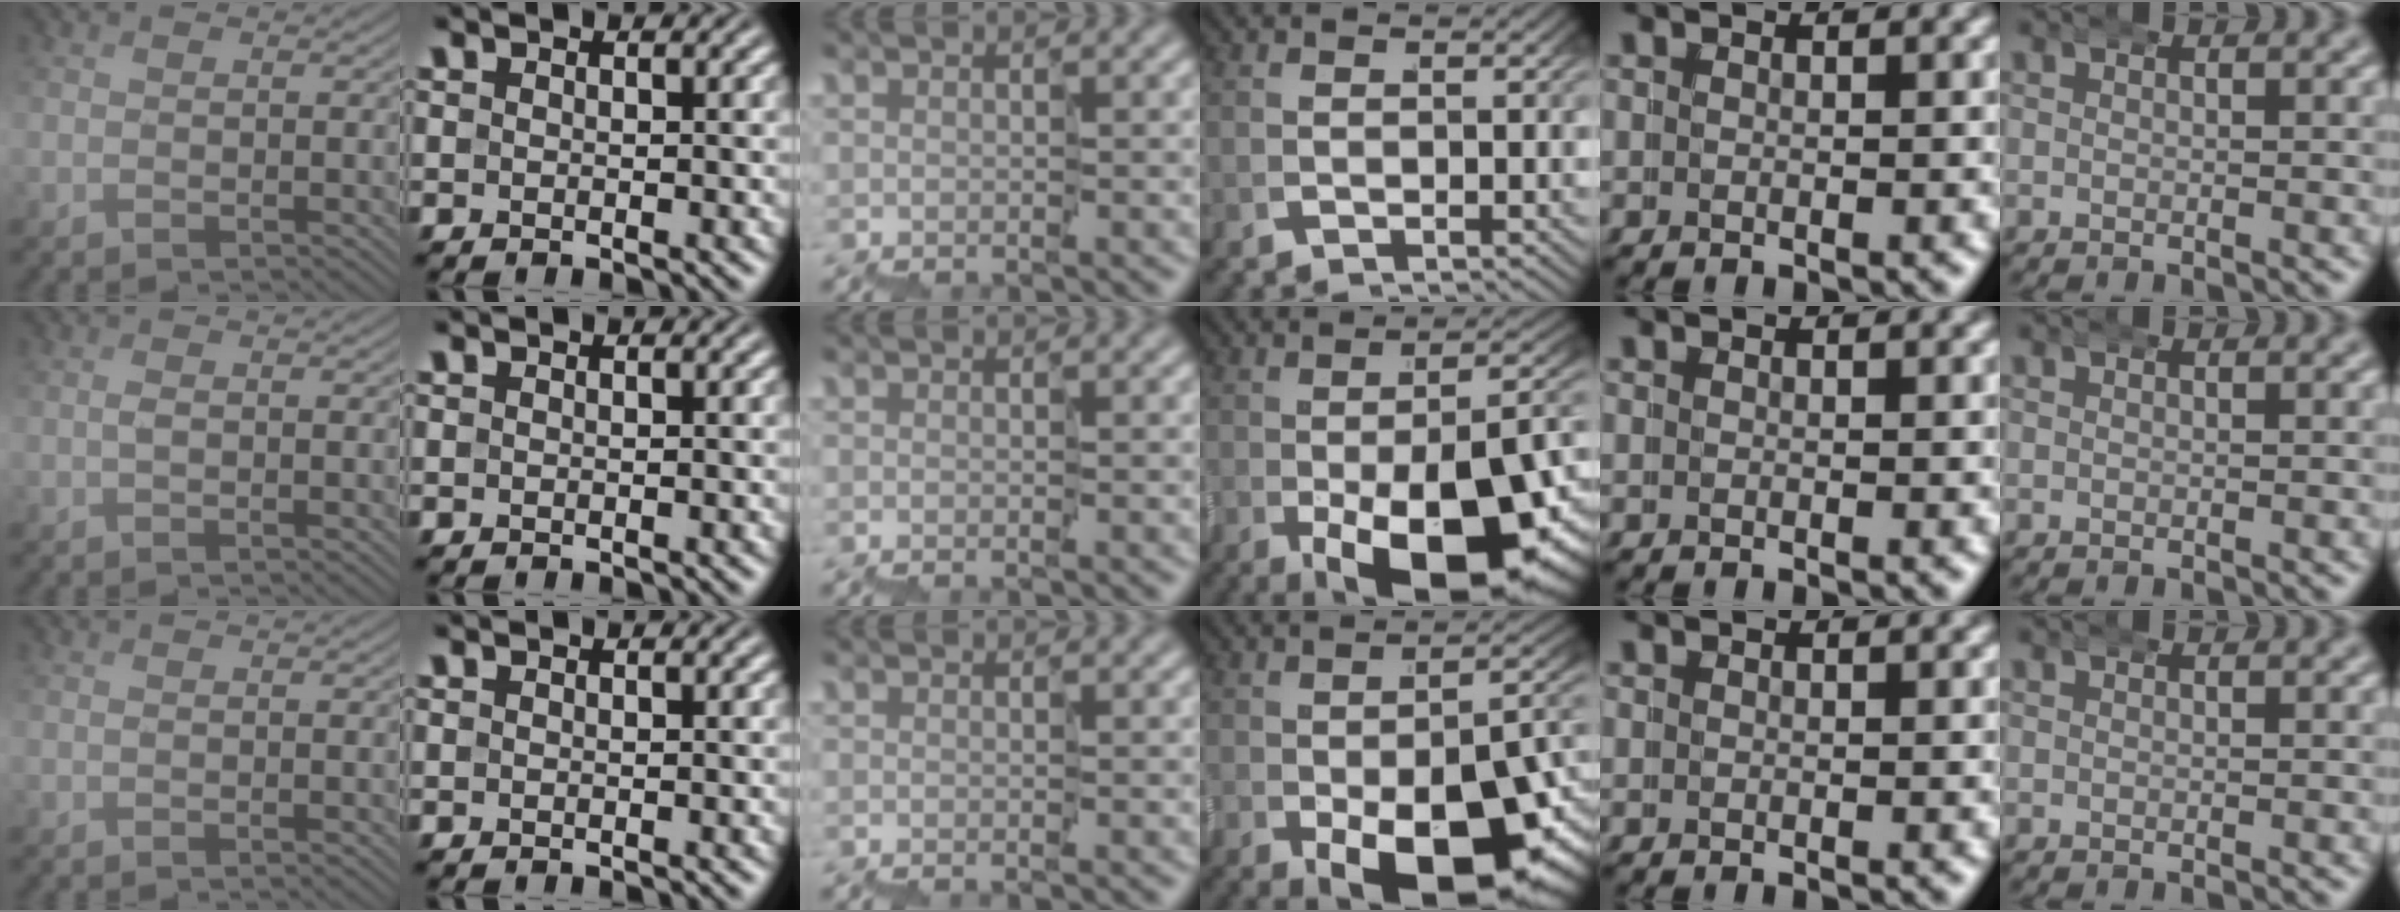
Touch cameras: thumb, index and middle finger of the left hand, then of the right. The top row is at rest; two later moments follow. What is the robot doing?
{"motion": "wrap", "object": "belt"}